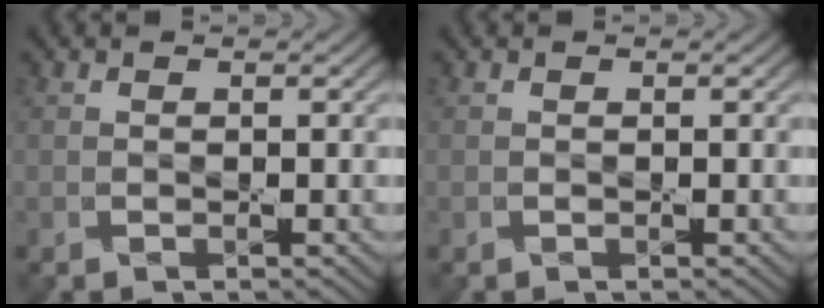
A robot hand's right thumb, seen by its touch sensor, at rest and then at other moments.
{"total": 0.0}